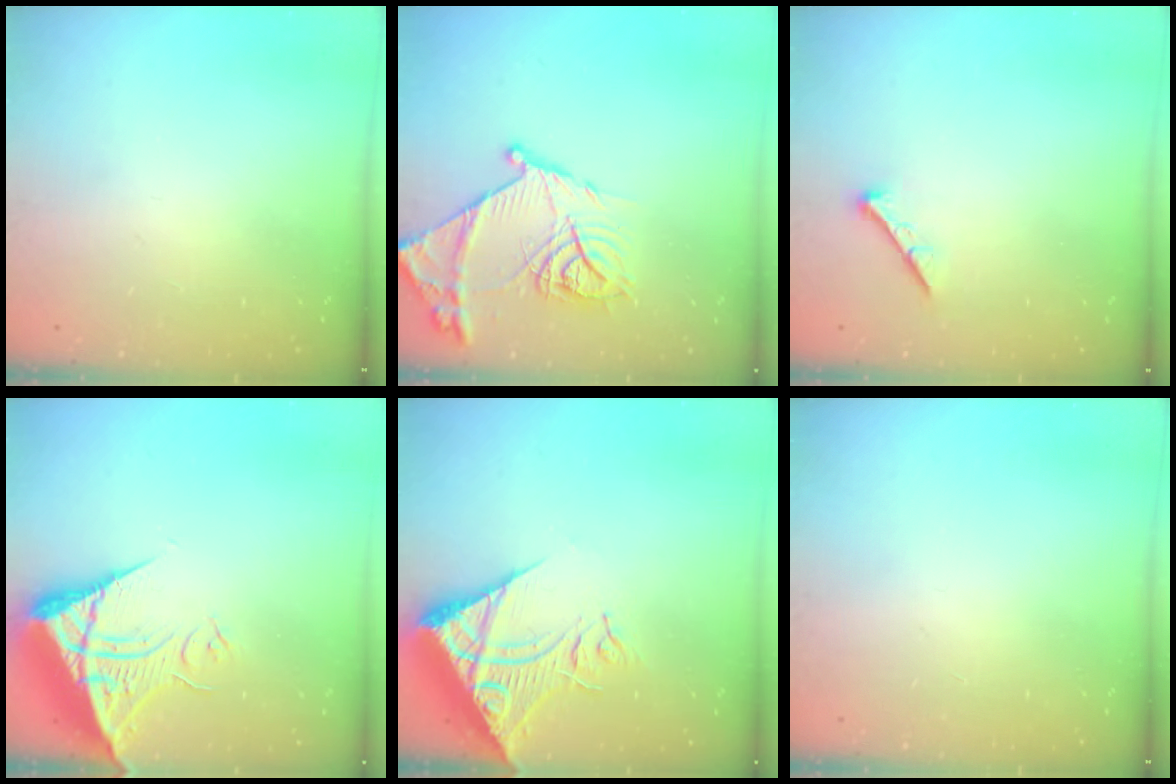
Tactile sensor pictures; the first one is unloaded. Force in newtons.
{"total": 18.9, "press": 18.8, "slide": 1.8}
{"total": 0.0}
{"total": 11.0, "press": 10.9, "slide": 1.2}
{"total": 14.2, "press": 14.1, "slide": 1.9}
{"total": 0.0}